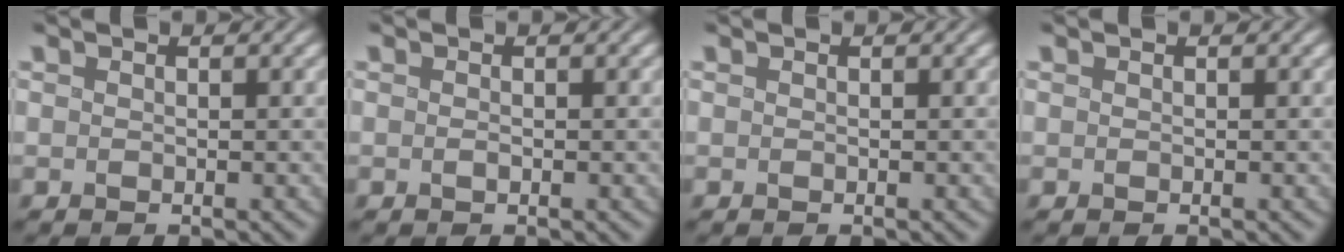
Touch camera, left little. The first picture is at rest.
{"total": 0.0}
{"total": 0.0}
{"total": 0.0}